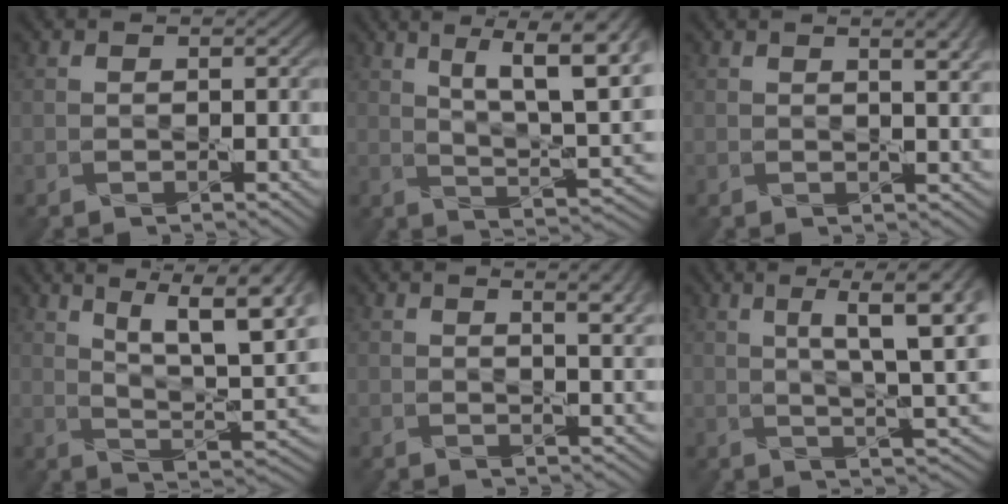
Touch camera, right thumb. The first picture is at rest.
{"total": 12.4, "force": [4.9, 4.3, 10.6], "torque": [-0.178, 0.007, 0.074]}
{"total": 4.0, "force": [1.9, 1.1, 3.3], "torque": [-0.046, 0.004, 0.025]}
{"total": 13.0, "force": [6.0, 4.9, 10.5], "torque": [-0.187, 0.012, 0.094]}
{"total": 5.5, "force": [2.6, 1.8, 4.5], "torque": [-0.052, 0.013, 0.029]}
{"total": 10.8, "force": [2.9, 2.9, 10.1], "torque": [-0.156, 0.015, 0.043]}